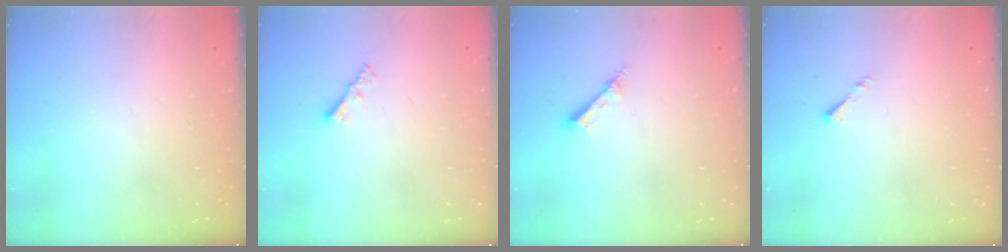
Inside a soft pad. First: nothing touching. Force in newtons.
{"total": 3.5, "press": 3.5, "slide": 0.3}
{"total": 3.1, "press": 3.1, "slide": 0.0}
{"total": 1.1, "press": 1.0, "slide": 0.3}